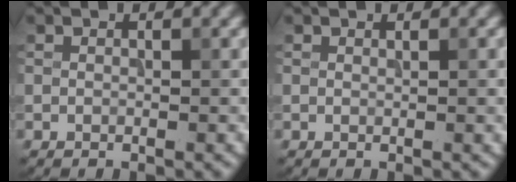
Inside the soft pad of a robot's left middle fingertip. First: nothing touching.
{"total": 0.8, "force": [0.0, 0.2, 0.8], "torque": [-0.014, 0.000, 0.000]}